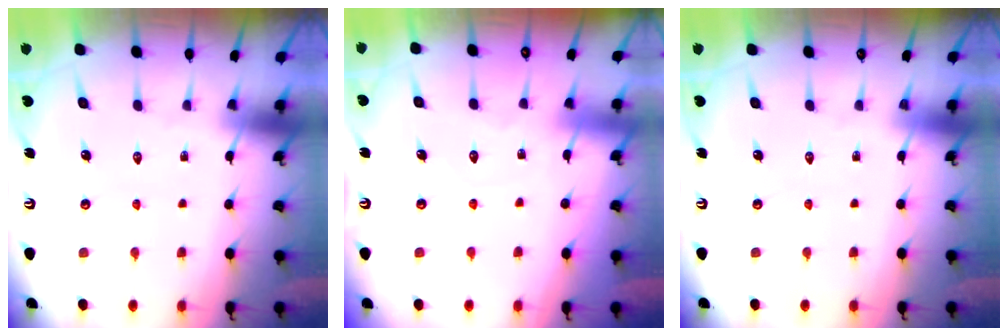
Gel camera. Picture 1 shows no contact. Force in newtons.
{"total": 4.0, "press": 4.0, "slide": 0.4}
{"total": 0.0}